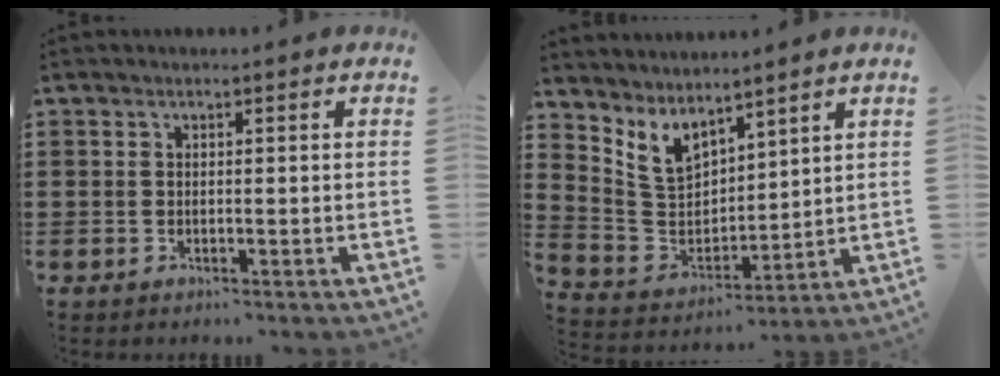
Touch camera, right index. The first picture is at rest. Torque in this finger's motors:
{"motor_torque": [1.16, 0.98, 0.28, 0.04]}